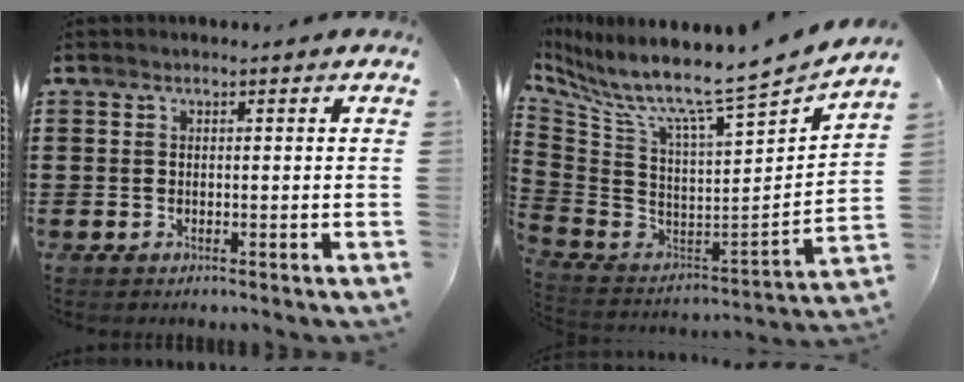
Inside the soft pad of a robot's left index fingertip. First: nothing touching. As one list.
[{"total": 7.4, "force": [6.1, -0.4, 4.2], "torque": [-0.101, -0.075, 0.089]}]